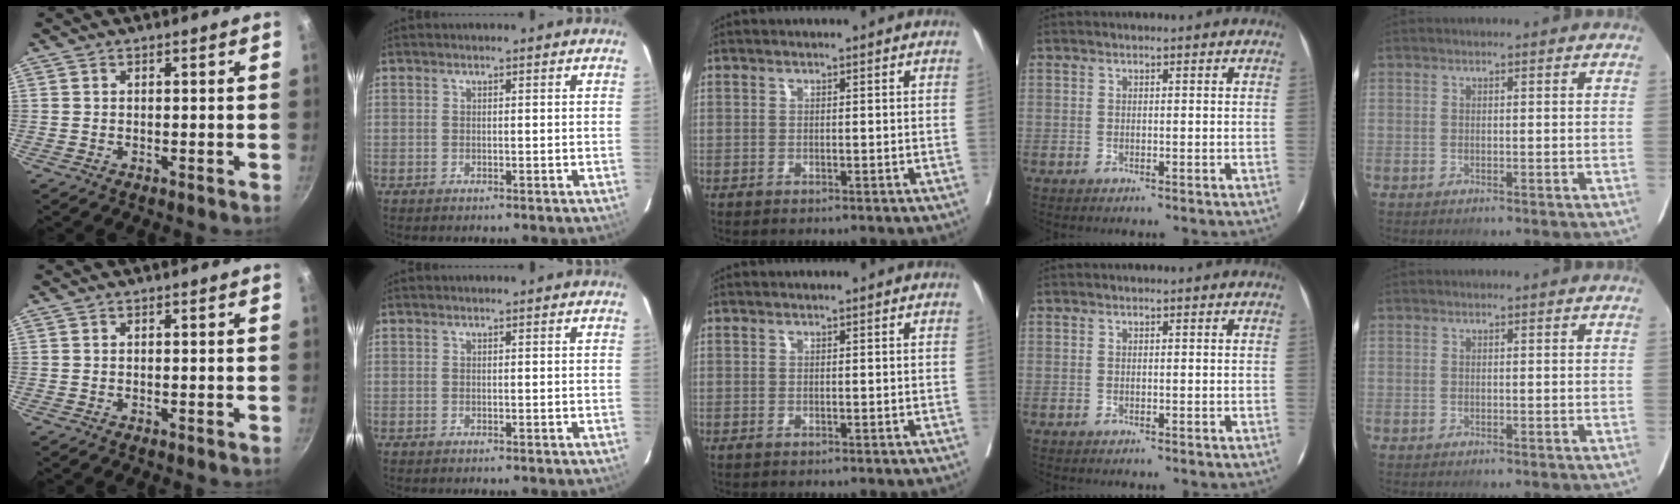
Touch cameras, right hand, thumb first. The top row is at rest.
{}